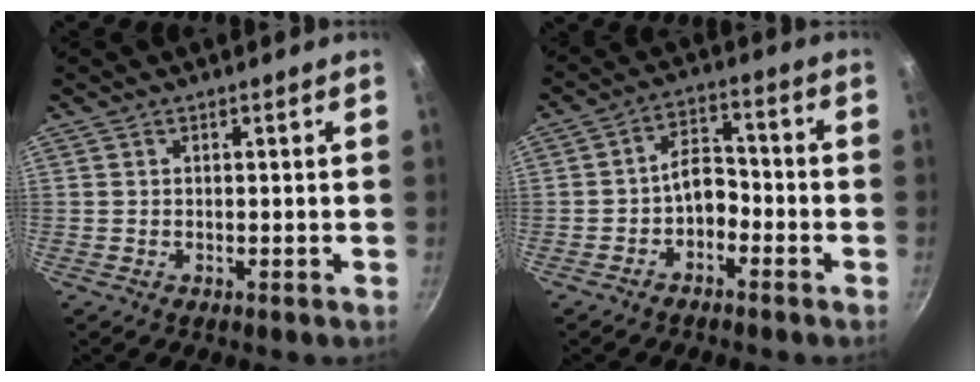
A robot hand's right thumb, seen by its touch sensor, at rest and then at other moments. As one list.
[{"total": 5.9, "force": [-2.5, 3.9, 3.7], "torque": [-0.038, 0.042, -0.046]}]